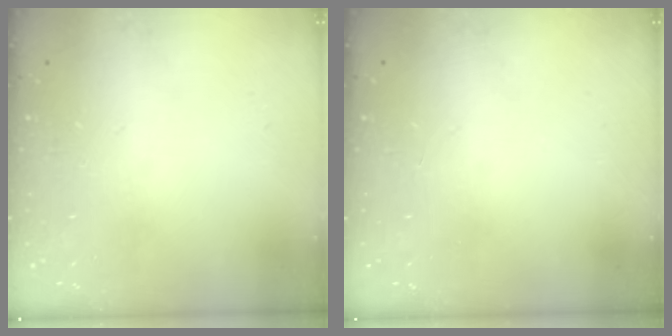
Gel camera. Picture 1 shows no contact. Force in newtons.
{"total": 0.0}